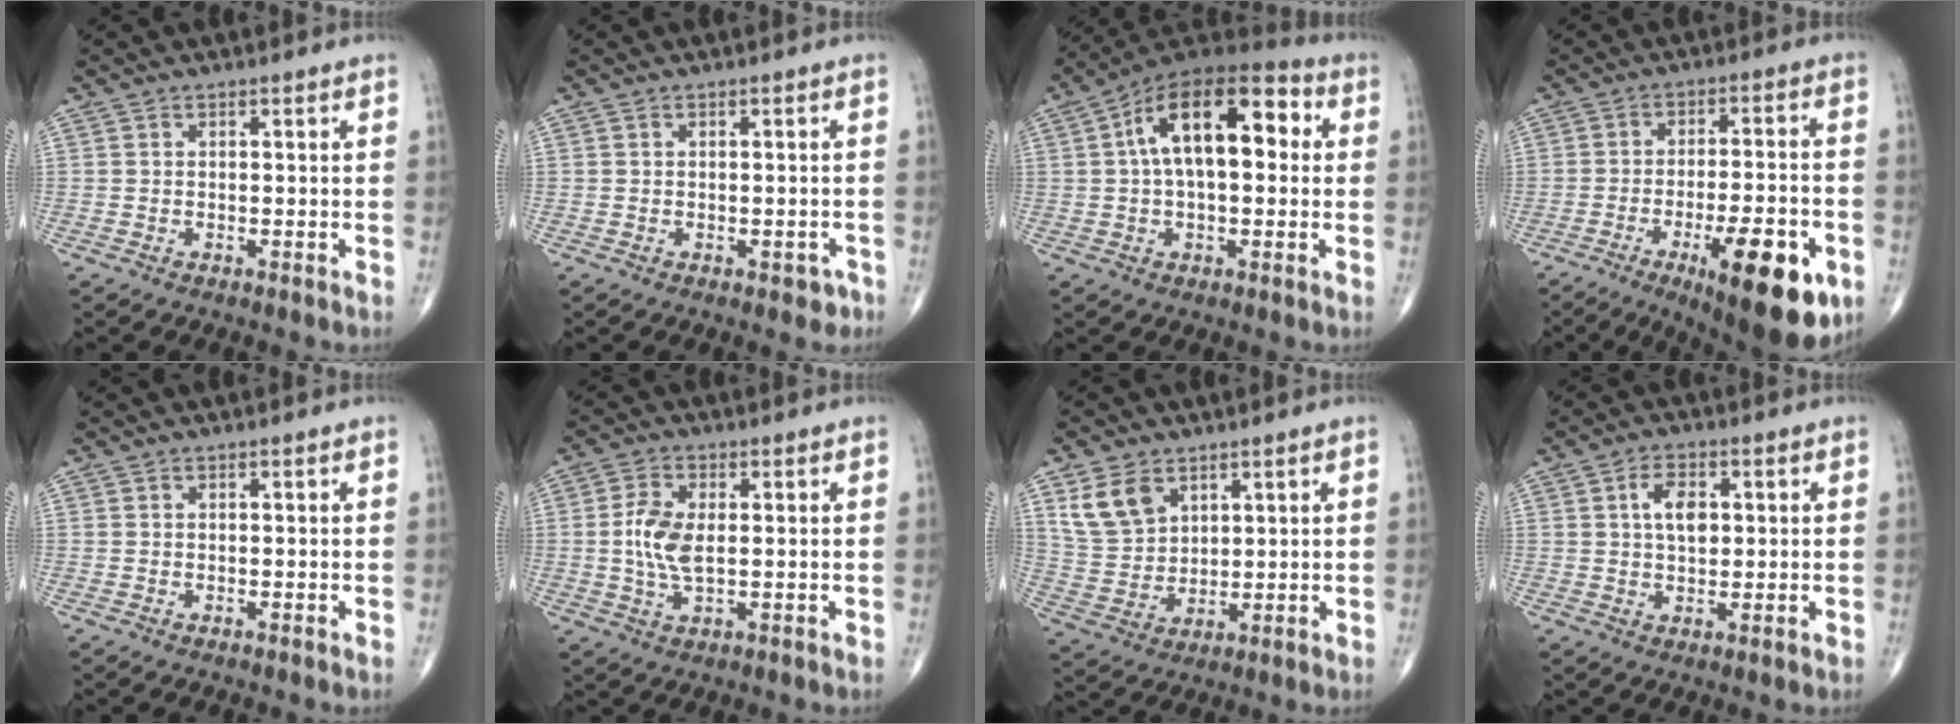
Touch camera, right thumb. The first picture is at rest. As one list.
[{"total": 2.1, "force": [-1.0, 1.2, 1.4], "torque": [-0.002, 0.007, -0.007]}, {"total": 17.7, "force": [3.2, 8.9, 14.9], "torque": [-0.221, 0.039, 0.040]}, {"total": 18.6, "force": [-7.8, 5.7, 15.9], "torque": [-0.189, 0.017, -0.102]}, {"total": 0.0}, {"total": 6.9, "force": [0.2, 3.4, 6.0], "torque": [-0.129, -0.002, 0.002]}, {"total": 8.8, "force": [4.7, 6.0, 4.4], "torque": [-0.073, -0.017, 0.105]}, {"total": 5.8, "force": [1.4, 3.4, 4.5], "torque": [-0.067, -0.002, 0.021]}]